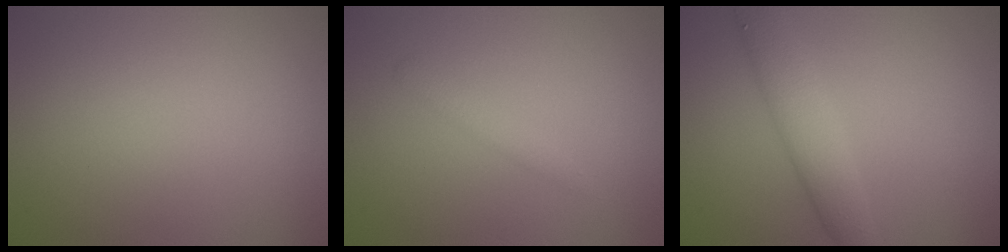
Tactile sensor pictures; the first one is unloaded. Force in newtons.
{"total": 1.2, "press": 1.2, "slide": 0.0}
{"total": 3.8, "press": 3.8, "slide": 0.3}